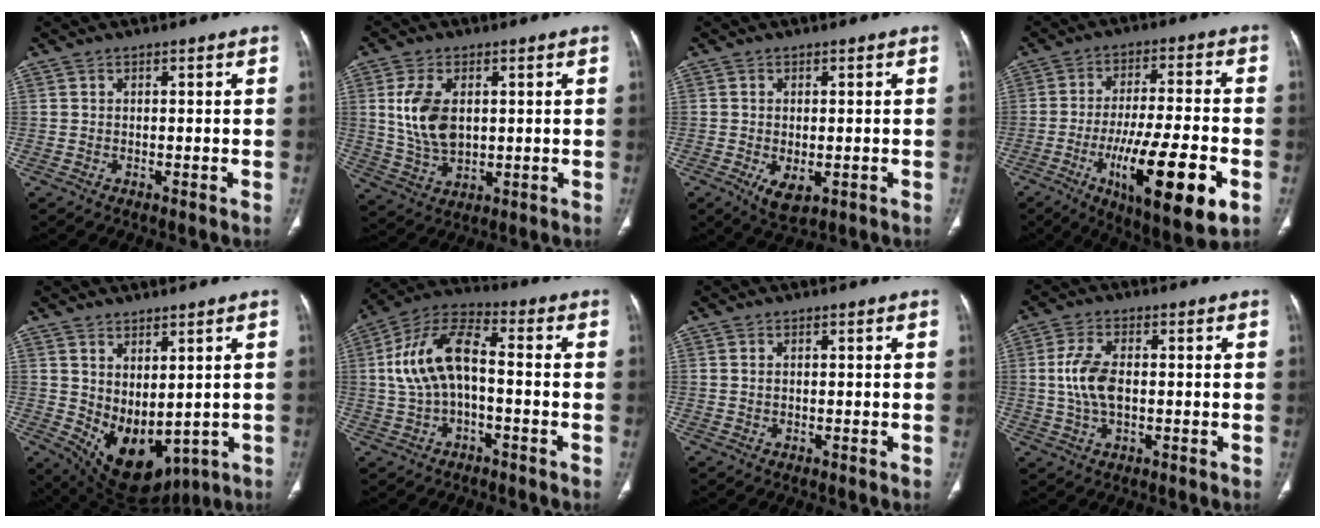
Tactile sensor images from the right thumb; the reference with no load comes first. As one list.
[{"total": 10.1, "force": [1.8, 6.2, 7.8], "torque": [-0.151, -0.009, 0.046]}, {"total": 4.7, "force": [-1.4, 2.4, 3.8], "torque": [-0.066, -0.011, -0.014]}, {"total": 19.8, "force": [-7.1, 5.1, 17.7], "torque": [-0.285, 0.009, -0.102]}, {"total": 12.4, "force": [0.0, 7.1, 10.1], "torque": [-0.146, -0.020, 0.038]}, {"total": 12.8, "force": [-0.5, 6.6, 11.0], "torque": [-0.215, 0.044, -0.014]}, {"total": 0.7, "force": [0.2, 0.4, 0.5], "torque": [-0.012, 0.002, 0.006]}, {"total": 7.6, "force": [0.2, 4.1, 6.4], "torque": [-0.136, 0.005, 0.002]}]